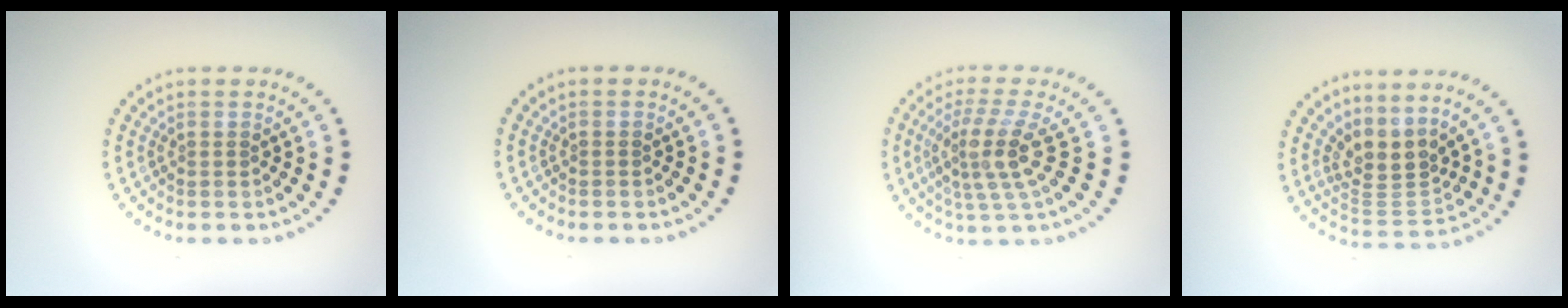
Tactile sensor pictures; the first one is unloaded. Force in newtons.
{"total": 0.0}
{"total": 4.0, "press": 2.8, "slide": 2.8}
{"total": 3.5, "press": 2.6, "slide": 2.4}